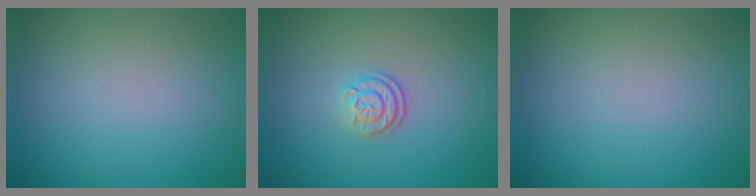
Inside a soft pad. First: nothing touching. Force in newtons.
{"total": 2.2, "press": 1.7, "slide": 1.4}
{"total": 0.0}